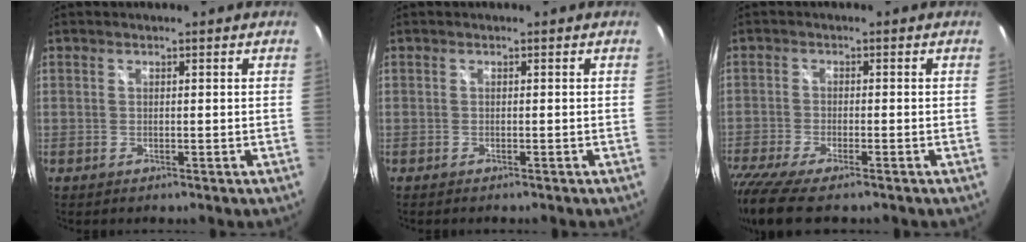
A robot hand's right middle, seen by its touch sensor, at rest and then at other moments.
{"total": 0.7, "force": [-0.7, 0.1, 0.3], "torque": [-0.005, -0.003, -0.011]}
{"total": 10.1, "force": [-8.0, 1.8, 5.9], "torque": [-0.146, -0.049, -0.145]}